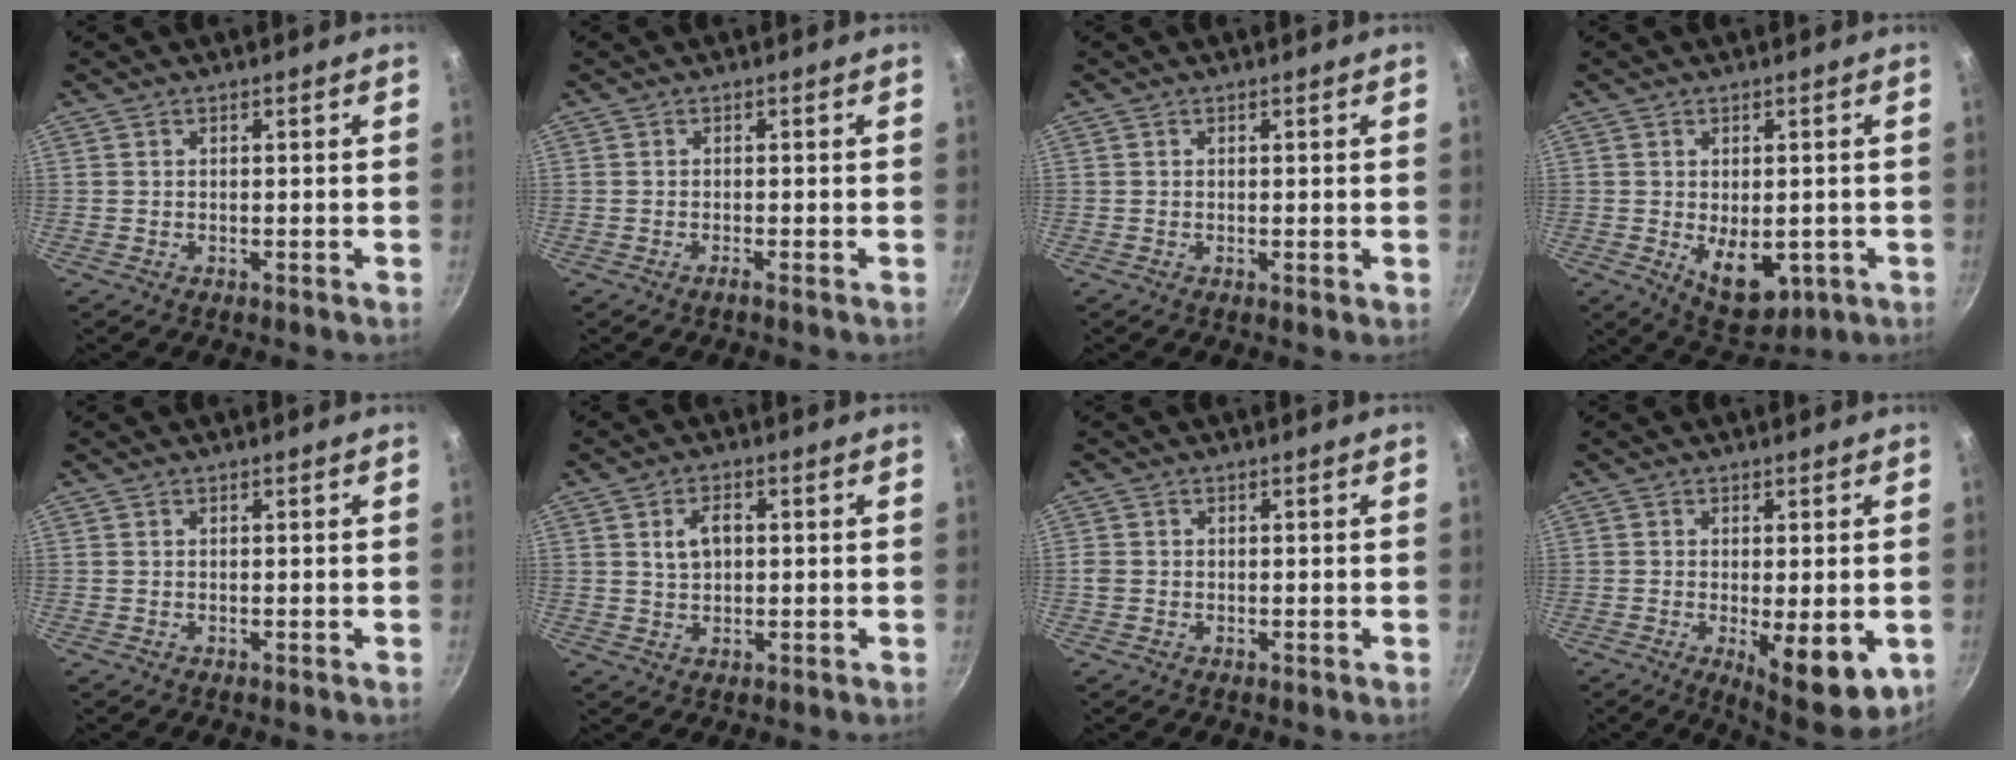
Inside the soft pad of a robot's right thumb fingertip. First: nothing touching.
{"total": 0.6, "force": [-0.5, -0.3, 0.2], "torque": [-0.007, -0.002, -0.013]}
{"total": 0.8, "force": [0.0, 0.3, 0.7], "torque": [-0.012, -0.004, -0.003]}
{"total": 8.8, "force": [-2.0, 5.2, 6.8], "torque": [-0.082, -0.007, -0.013]}
{"total": 0.0}
{"total": 4.1, "force": [0.8, 2.7, 3.1], "torque": [-0.048, 0.004, 0.015]}
{"total": 1.2, "force": [-0.1, 1.1, 0.5], "torque": [-0.012, 0.002, -0.004]}
{"total": 11.1, "force": [-3.2, 3.9, 9.9], "torque": [-0.131, -0.022, -0.037]}